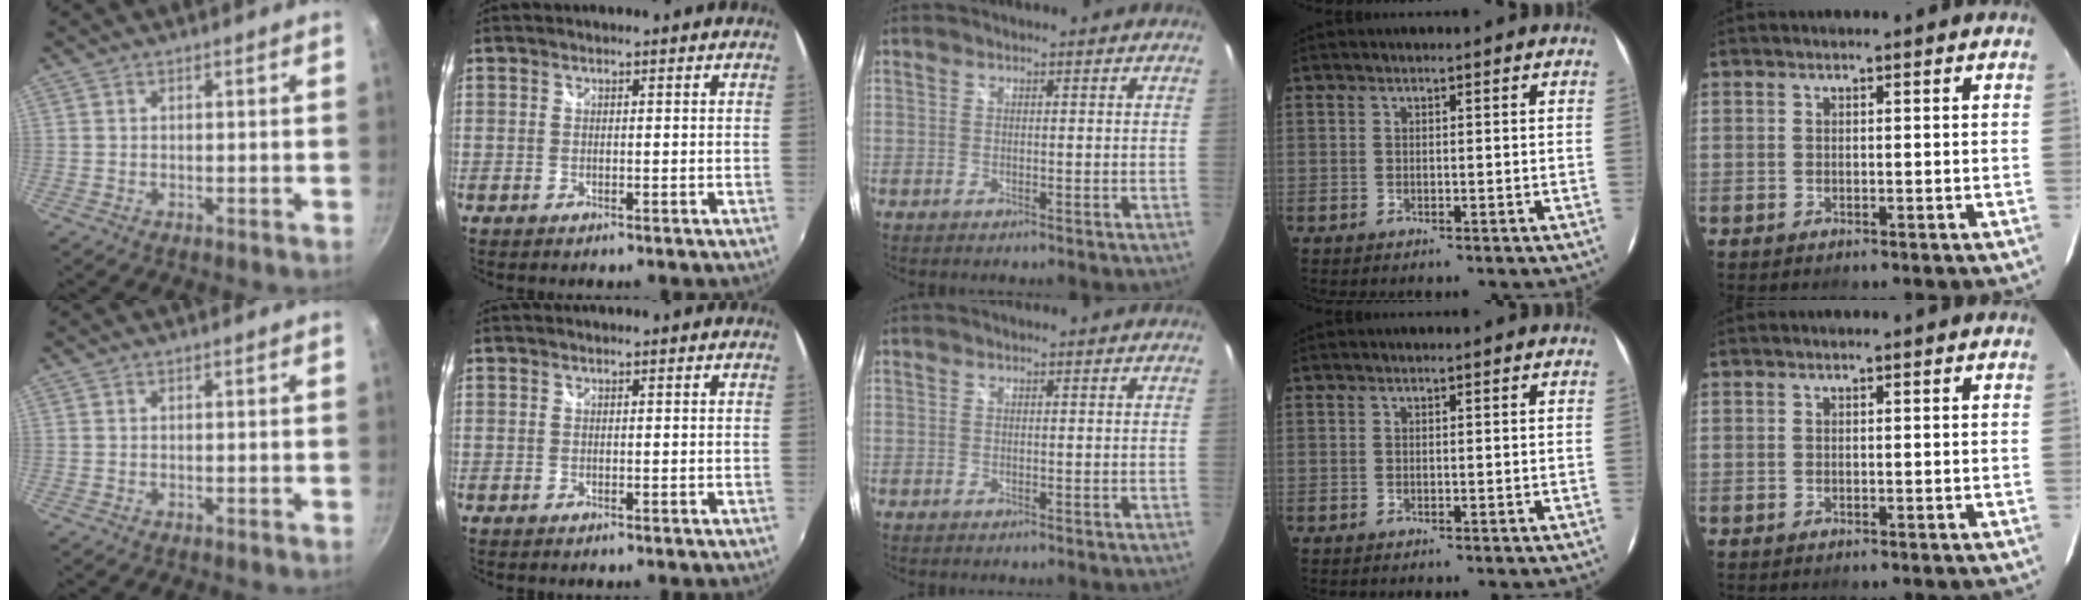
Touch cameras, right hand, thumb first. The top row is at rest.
{}